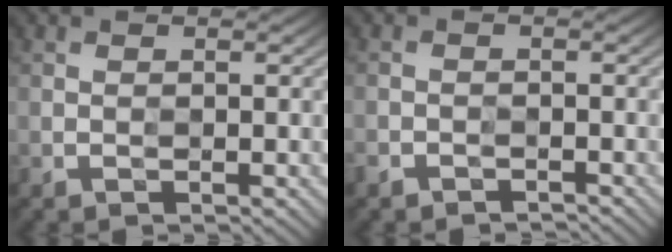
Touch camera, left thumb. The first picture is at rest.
{"total": 1.8, "force": [-1.6, 0.1, -0.8], "torque": [0.012, -0.003, -0.037]}